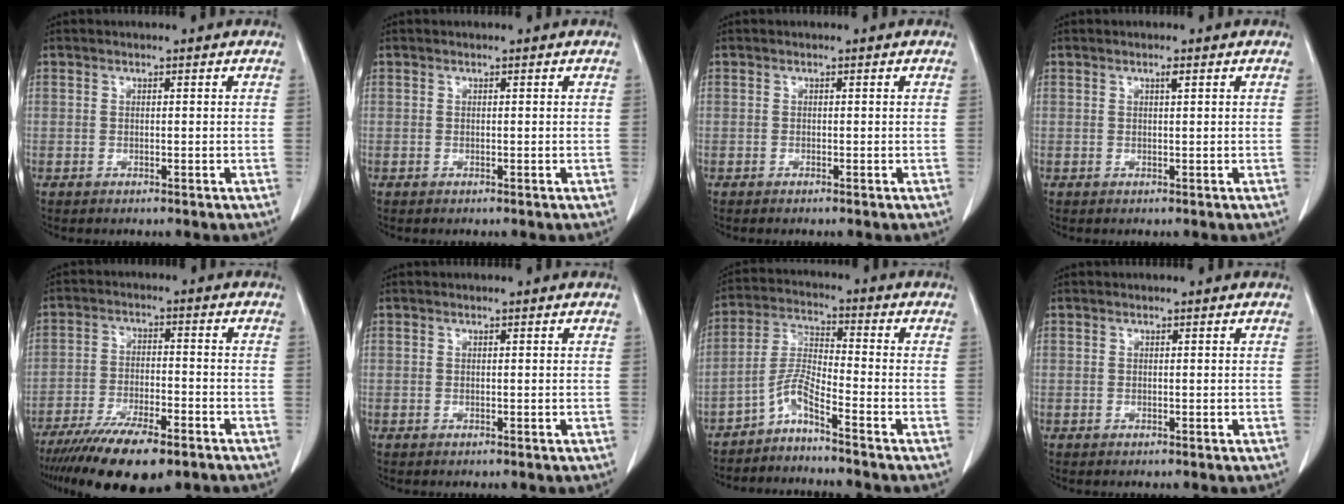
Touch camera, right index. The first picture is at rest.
{"total": 0.0}
{"total": 0.0}
{"total": 0.7, "force": [0.4, 0.0, 0.6], "torque": [-0.012, 0.001, 0.007]}
{"total": 13.8, "force": [-10.1, 3.4, 8.8], "torque": [-0.155, -0.027, -0.166]}
{"total": 0.0}
{"total": 5.2, "force": [-4.2, -0.8, 2.9], "torque": [-0.067, -0.005, -0.087]}
{"total": 0.0}